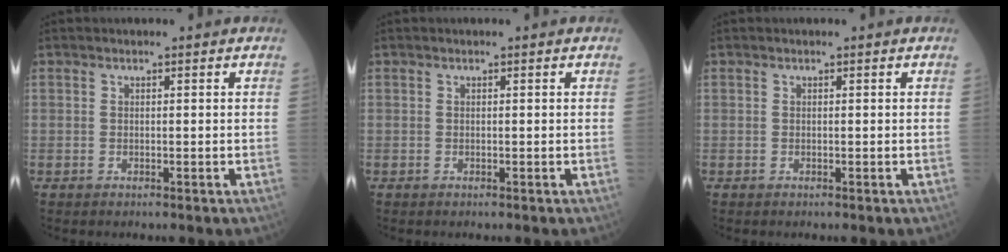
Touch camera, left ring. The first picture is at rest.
{"total": 0.0}
{"total": 0.0}